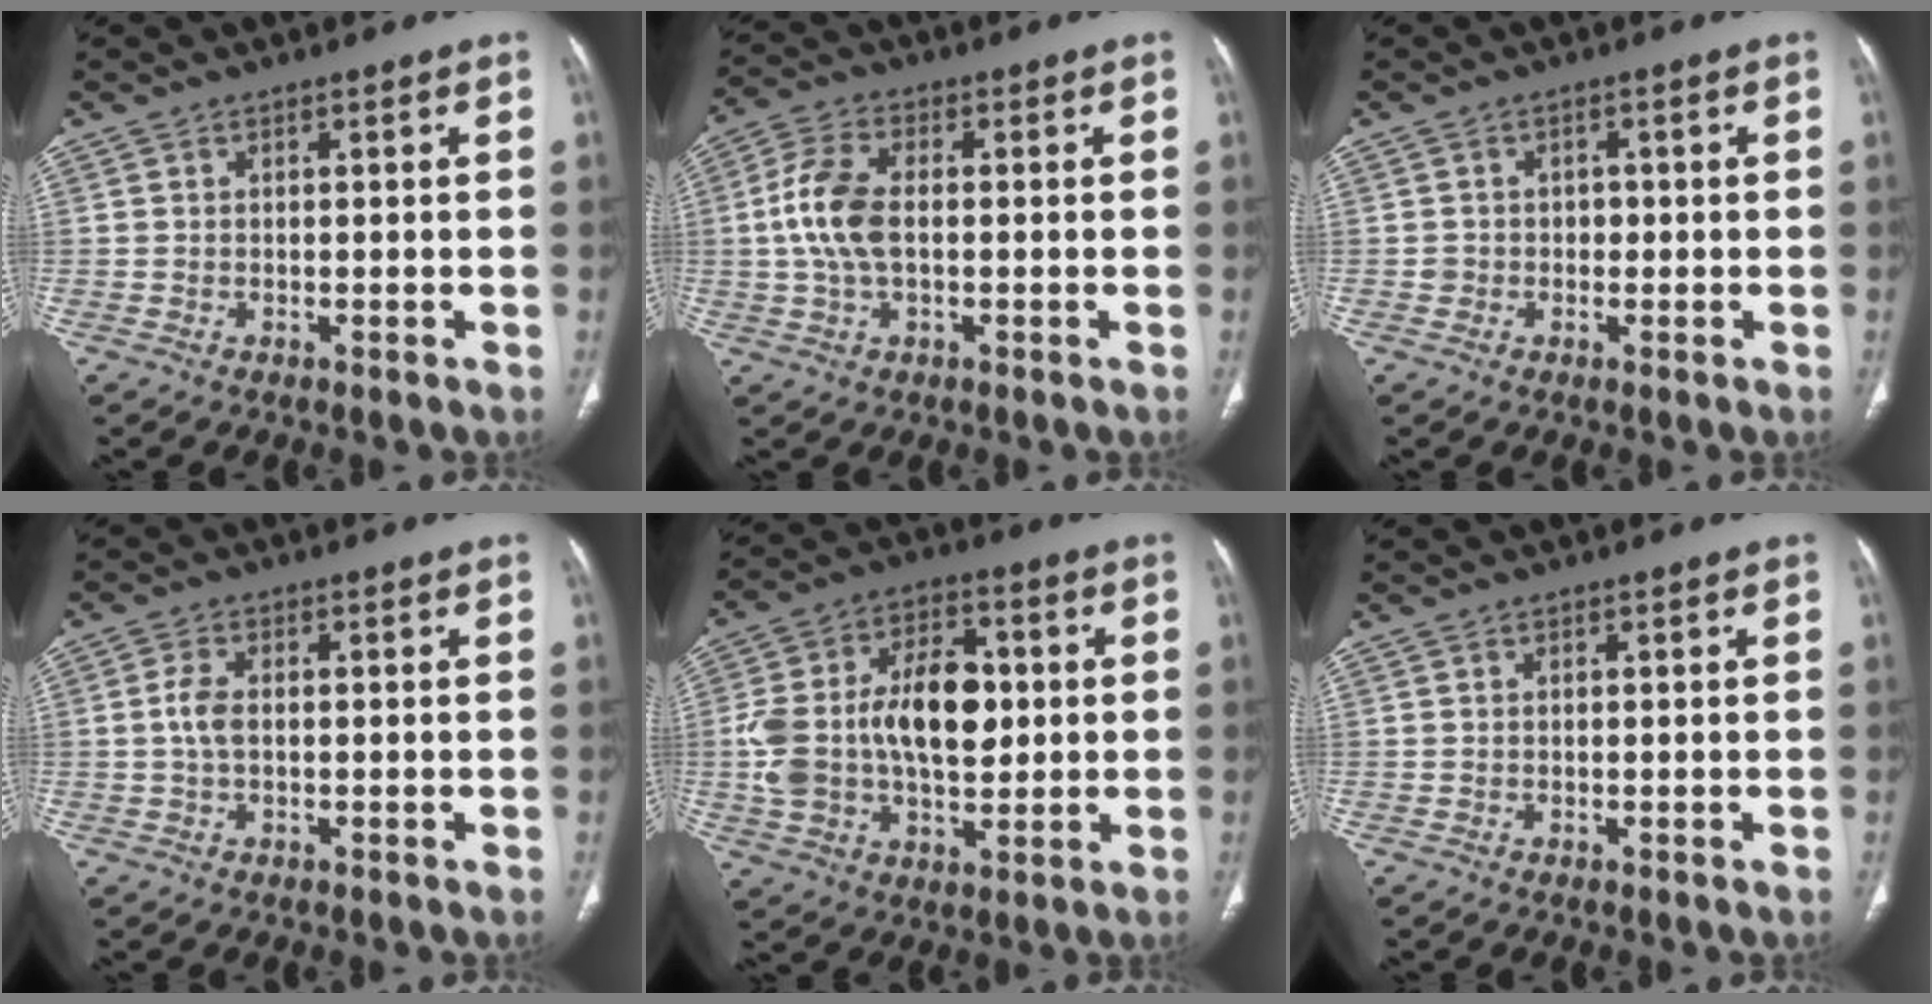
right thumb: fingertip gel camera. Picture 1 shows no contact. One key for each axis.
{"total": 9.0, "fx": 0.0, "fy": 4.9, "fz": 7.6, "tx": -0.162, "ty": 0.010, "tz": -0.004}
{"total": 2.1, "fx": -0.2, "fy": 2.0, "fz": 0.6, "tx": 0.006, "ty": 0.010, "tz": -0.002}
{"total": 3.3, "fx": 0.0, "fy": 1.8, "fz": 2.7, "tx": -0.059, "ty": 0.002, "tz": -0.004}
{"total": 19.1, "fx": 0.9, "fy": 11.5, "fz": 15.2, "tx": -0.260, "ty": 0.022, "tz": 0.021}
{"total": 0.0}